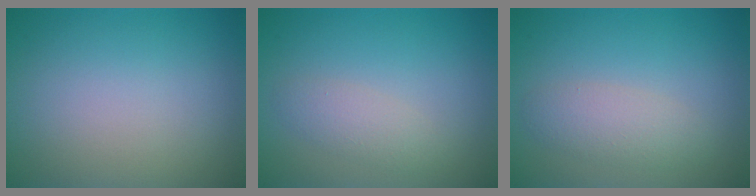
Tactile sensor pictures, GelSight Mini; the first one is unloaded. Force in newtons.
{"total": 1.8, "press": 1.8, "slide": 0.2}
{"total": 2.4, "press": 2.4, "slide": 0.1}